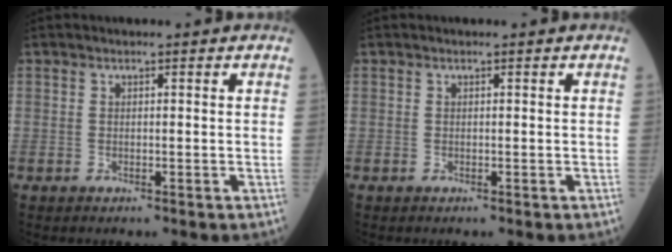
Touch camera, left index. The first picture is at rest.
{"total": 0.0}